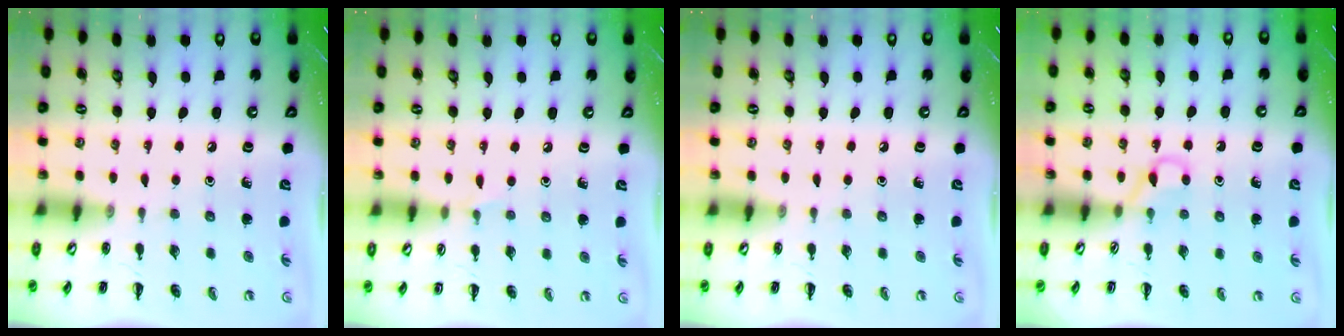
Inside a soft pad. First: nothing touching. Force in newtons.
{"total": 4.0, "press": 3.7, "slide": 1.3}
{"total": 0.0}
{"total": 2.7, "press": 2.4, "slide": 1.1}